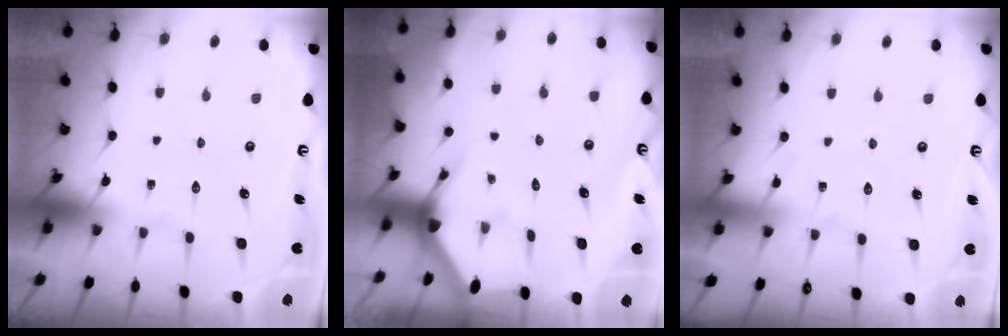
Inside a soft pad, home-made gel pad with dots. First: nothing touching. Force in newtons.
{"total": 3.0, "press": 3.0, "slide": 0.2}
{"total": 1.9, "press": 1.9, "slide": 0.2}